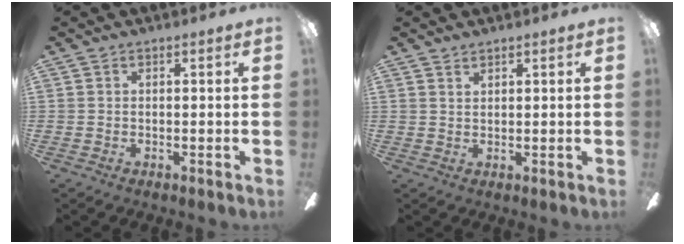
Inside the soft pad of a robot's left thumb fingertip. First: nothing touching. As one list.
[{"total": 1.4, "force": [1.3, 0.3, 0.1], "torque": [-0.002, -0.002, 0.025]}]